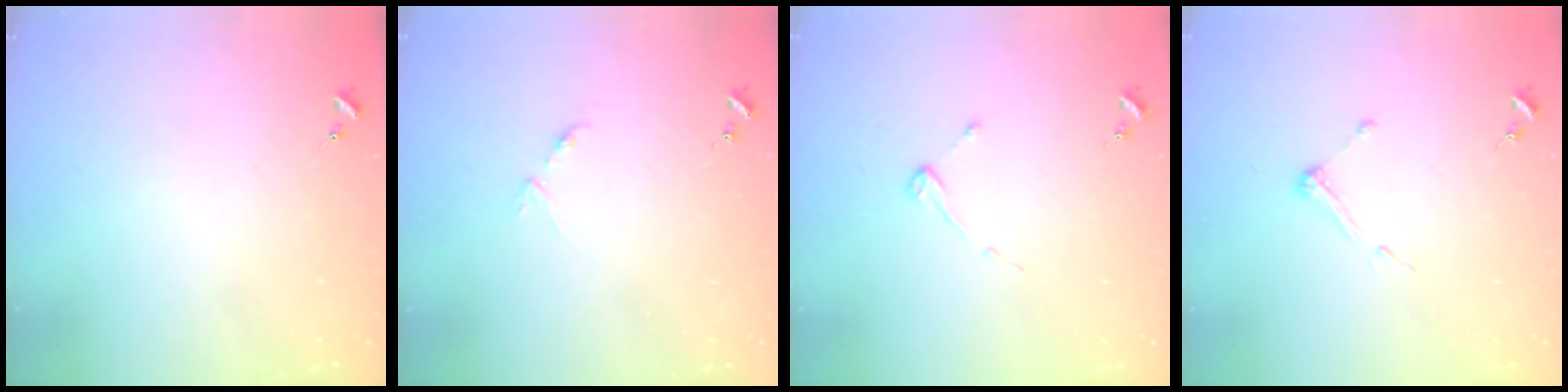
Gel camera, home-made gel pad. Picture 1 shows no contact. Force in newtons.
{"total": 3.7, "press": 3.7, "slide": 0.3}
{"total": 2.7, "press": 2.7, "slide": 0.3}
{"total": 4.4, "press": 4.3, "slide": 0.5}